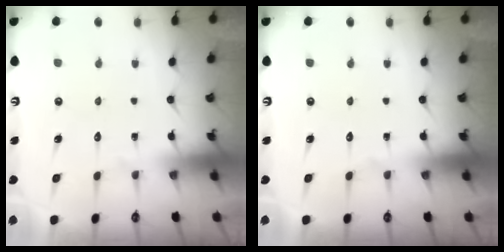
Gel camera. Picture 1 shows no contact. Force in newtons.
{"total": 0.0}